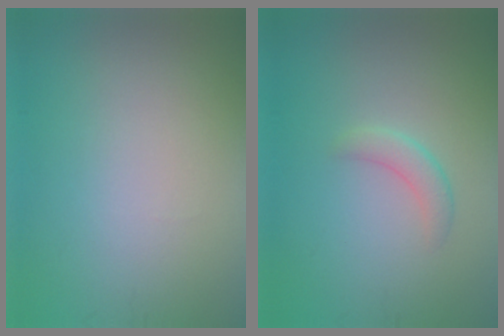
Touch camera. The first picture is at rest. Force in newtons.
{"total": 1.8, "press": 1.8, "slide": 0.1}